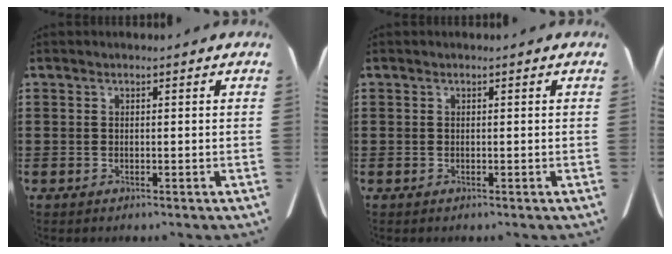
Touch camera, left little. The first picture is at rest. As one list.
[{"total": 0.0}]